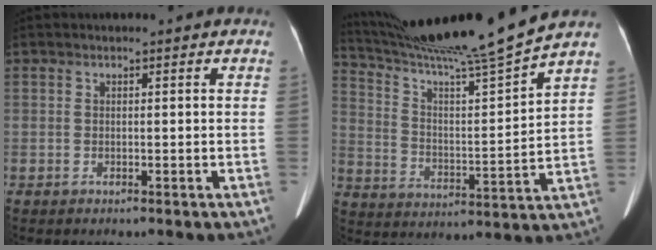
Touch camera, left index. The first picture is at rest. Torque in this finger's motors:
{"motor_torque": [-0.17, -0.64, 0.01, 0.03]}